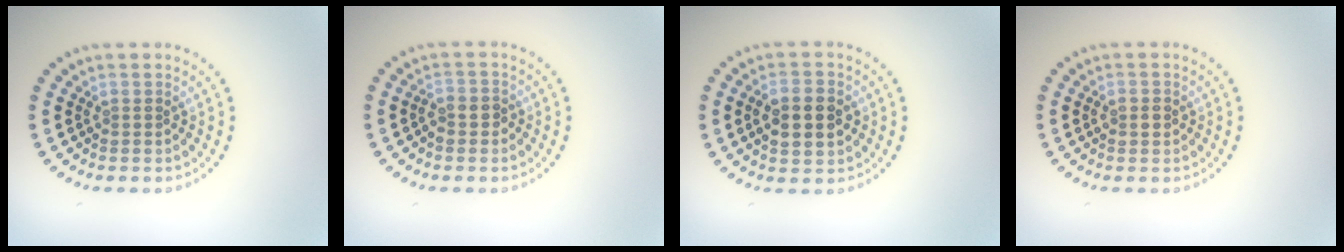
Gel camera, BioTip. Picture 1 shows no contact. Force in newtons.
{"total": 1.8, "press": 1.7, "slide": 0.7}
{"total": 4.4, "press": 4.4, "slide": 0.1}
{"total": 1.7, "press": 1.7, "slide": 0.1}